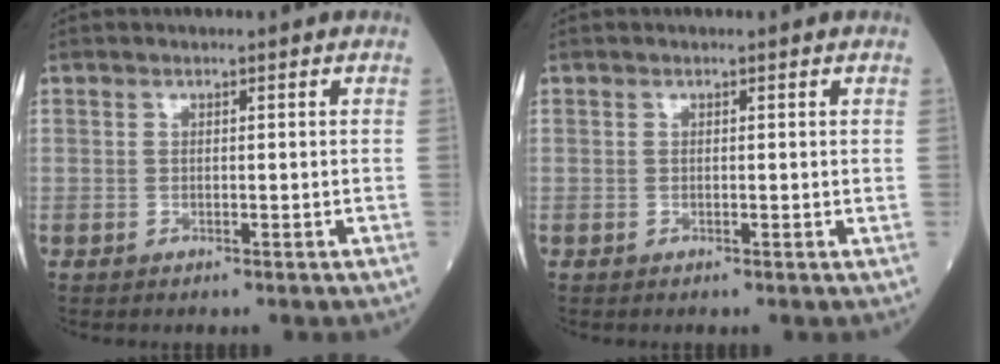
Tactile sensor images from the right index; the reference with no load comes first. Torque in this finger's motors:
{"motor_torque": [0.00, 0.00, 0.00, 0.00]}